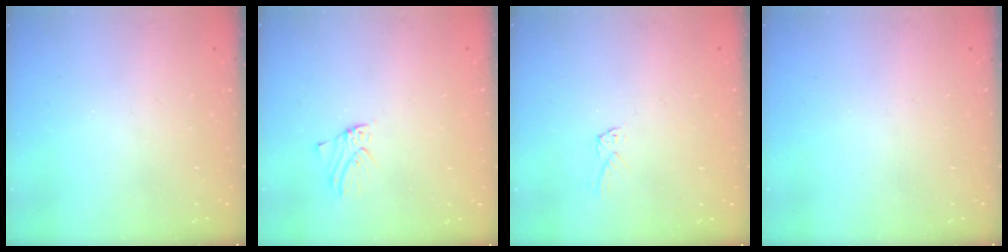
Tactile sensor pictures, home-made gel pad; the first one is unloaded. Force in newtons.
{"total": 1.0, "press": 1.0, "slide": 0.2}
{"total": 1.8, "press": 1.7, "slide": 0.1}
{"total": 0.0}